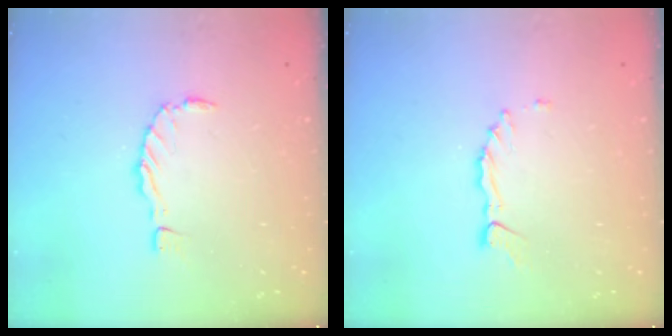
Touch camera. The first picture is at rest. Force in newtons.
{"total": 1.4, "press": 1.4, "slide": 0.2}